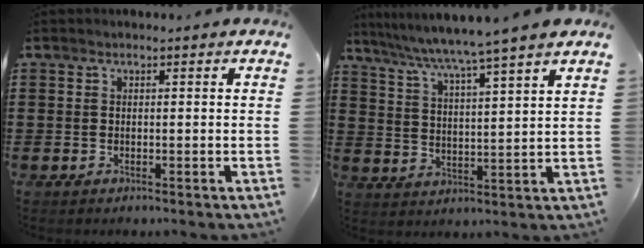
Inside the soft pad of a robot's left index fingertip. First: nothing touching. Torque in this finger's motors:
{"motor_torque": [0.37, 0.29, 0.86, 0.19]}